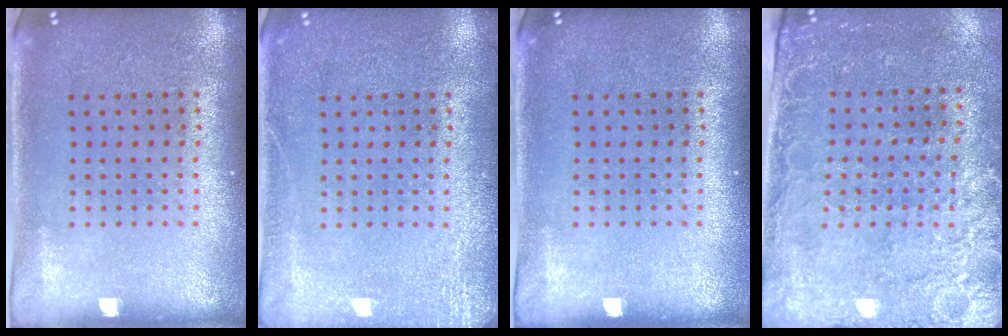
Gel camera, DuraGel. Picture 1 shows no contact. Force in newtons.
{"total": 2.5, "press": 2.4, "slide": 0.3}
{"total": 0.0}
{"total": 2.7, "press": 2.4, "slide": 1.2}